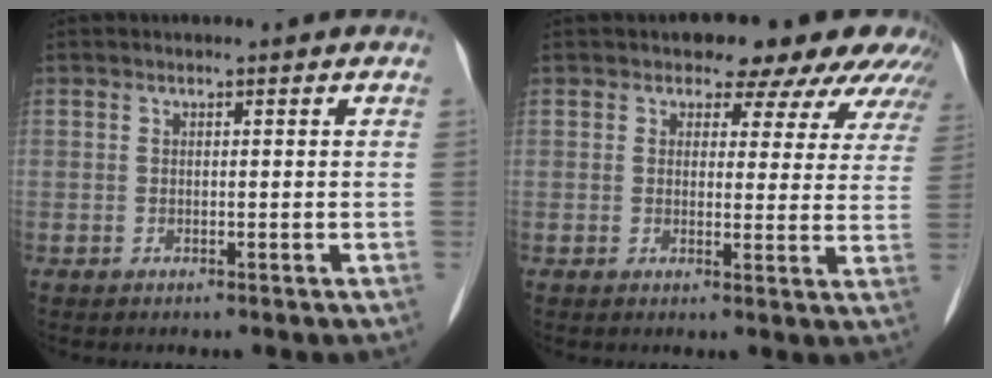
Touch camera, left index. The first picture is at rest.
{"total": 10.4, "force": [8.6, 4.8, 3.4], "torque": [-0.006, 0.005, 0.071]}